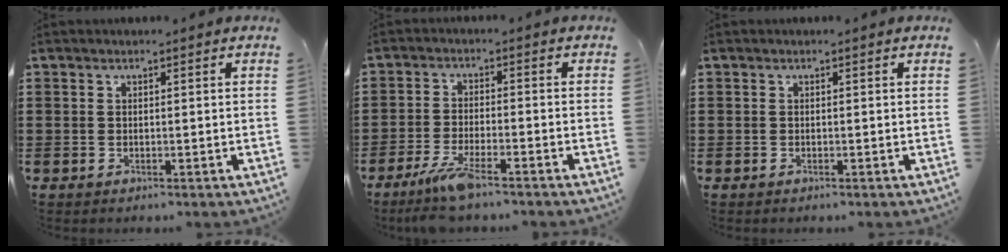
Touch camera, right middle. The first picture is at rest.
{"total": 6.0, "force": [-4.5, 0.6, 3.9], "torque": [-0.095, -0.021, -0.086]}
{"total": 0.0}